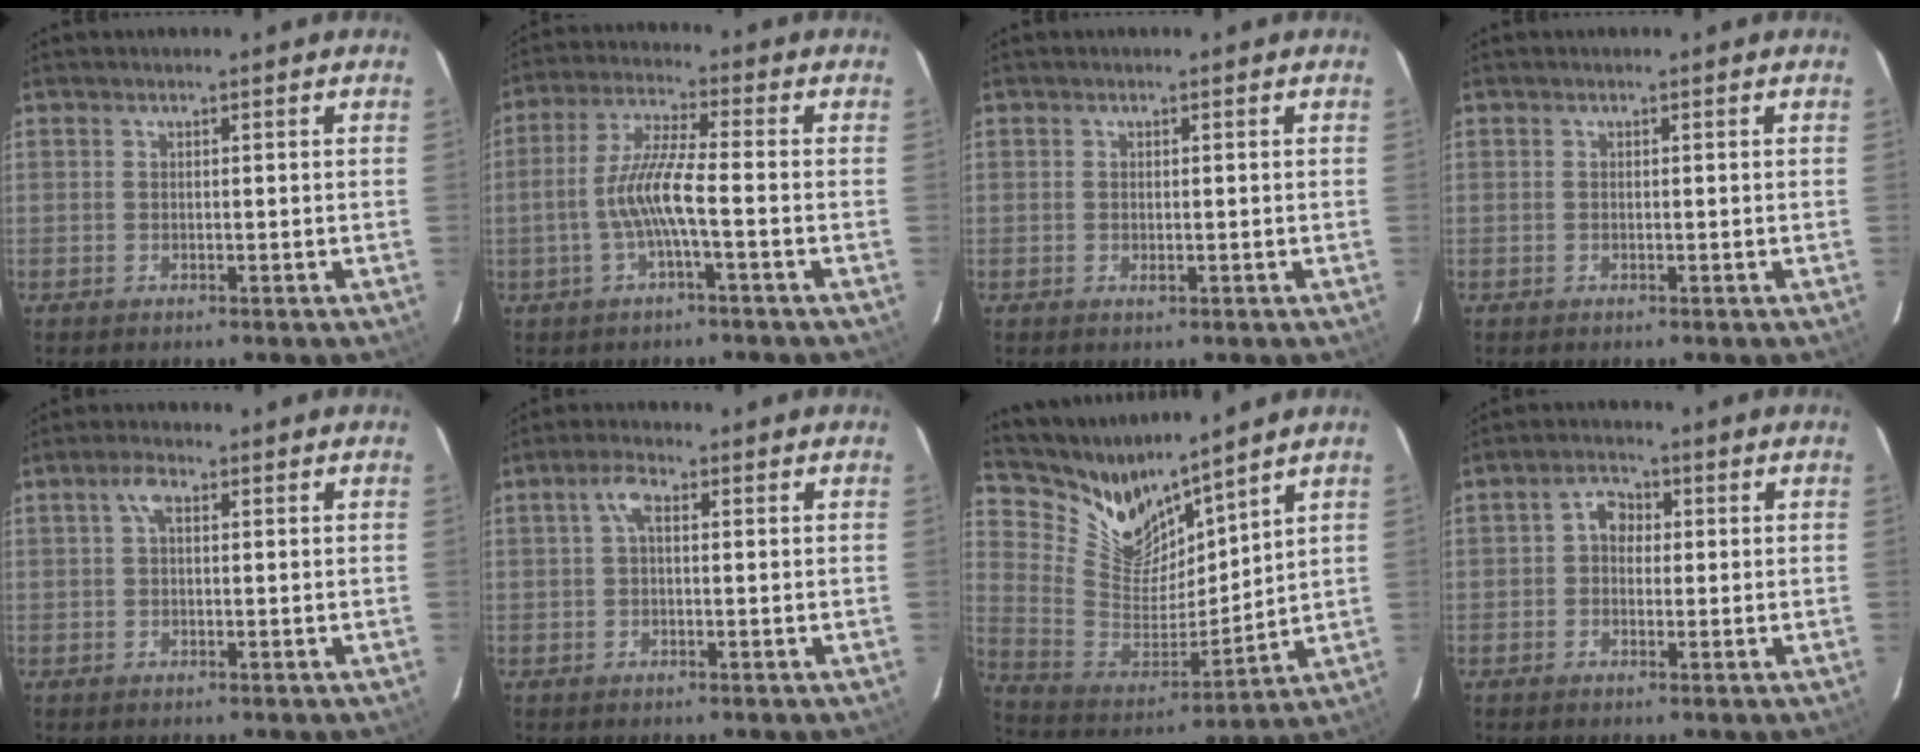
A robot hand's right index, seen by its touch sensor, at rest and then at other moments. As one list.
[{"total": 8.5, "force": [-2.3, 0.6, 8.1], "torque": [-0.174, 0.005, -0.042]}, {"total": 0.8, "force": [0.0, 0.5, 0.6], "torque": [-0.012, 0.000, -0.001]}, {"total": 0.0}, {"total": 2.2, "force": [0.9, 0.8, 1.9], "torque": [-0.039, 0.008, 0.015]}, {"total": 2.8, "force": [0.8, 1.0, 2.4], "torque": [-0.050, 0.010, 0.014]}, {"total": 12.5, "force": [11.4, 3.5, 3.6], "torque": [-0.094, -0.027, 0.229]}, {"total": 3.1, "force": [0.2, 2.6, 1.6], "torque": [-0.030, 0.014, 0.001]}]